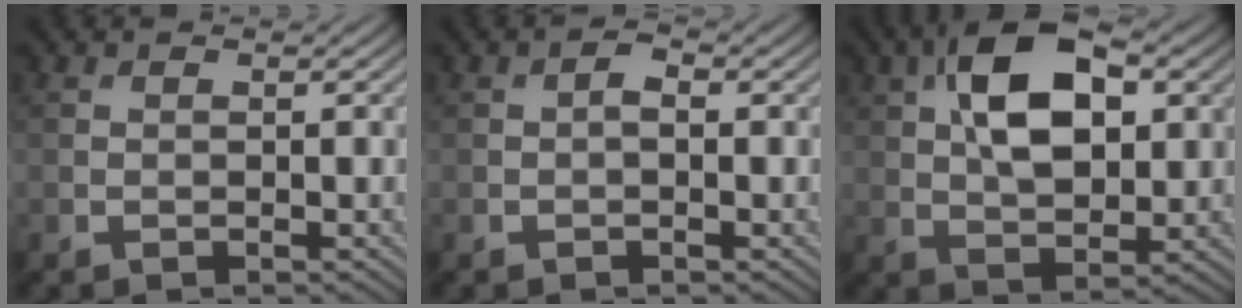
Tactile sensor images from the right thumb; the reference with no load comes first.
{"total": 1.2, "force": [-0.1, 0.7, 1.0], "torque": [-0.020, 0.005, -0.003]}
{"total": 12.0, "force": [3.5, 6.4, 9.5], "torque": [-0.179, 0.016, 0.055]}